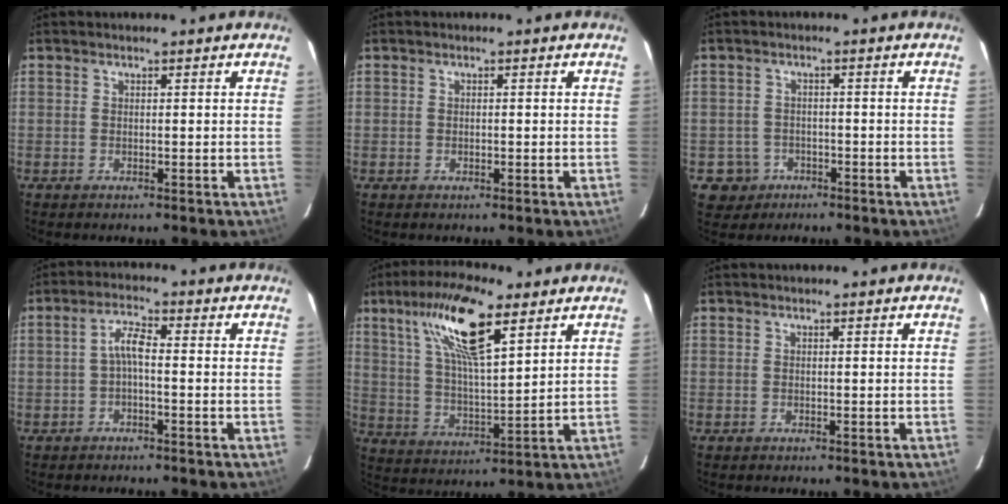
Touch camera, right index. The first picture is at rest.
{"total": 0.7, "force": [-0.2, 0.7, 0.3], "torque": [-0.004, 0.001, -0.002]}
{"total": 4.8, "force": [-2.1, 4.4, 0.2], "torque": [-0.017, 0.019, -0.029]}
{"total": 3.3, "force": [-0.9, 0.8, 3.1], "torque": [-0.065, 0.012, -0.020]}
{"total": 15.9, "force": [8.8, 4.4, 12.5], "torque": [-0.226, 0.020, 0.164]}
{"total": 0.0}